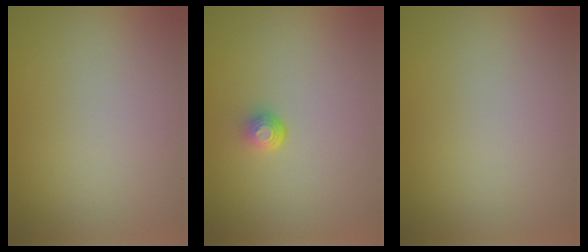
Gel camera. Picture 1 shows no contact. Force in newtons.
{"total": 1.7, "press": 1.1, "slide": 1.3}
{"total": 0.0}